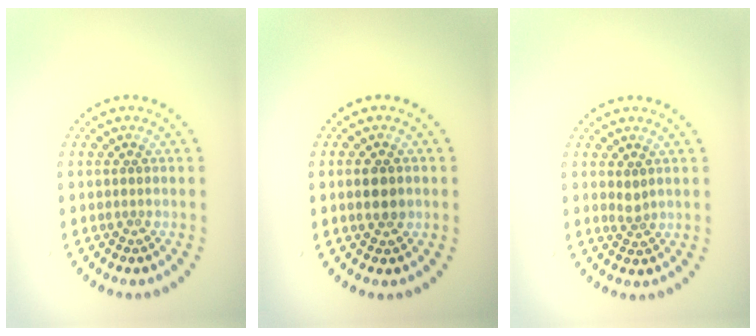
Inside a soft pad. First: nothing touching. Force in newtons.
{"total": 2.2, "press": 2.2, "slide": 0.1}
{"total": 0.9, "press": 0.7, "slide": 0.6}